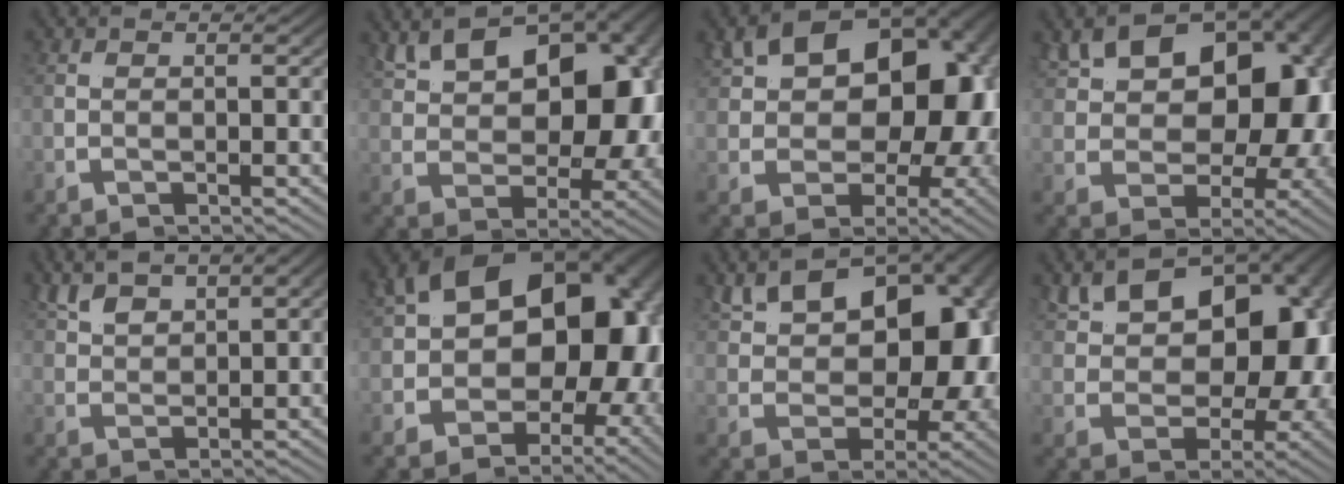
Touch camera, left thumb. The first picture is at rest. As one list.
[{"total": 12.7, "force": [2.3, 6.7, 10.5], "torque": [-0.157, 0.001, 0.042]}, {"total": 19.7, "force": [2.7, 12.9, 14.7], "torque": [-0.229, -0.005, 0.047]}, {"total": 17.4, "force": [2.6, 10.8, 13.4], "torque": [-0.201, -0.001, 0.044]}, {"total": 2.0, "force": [1.7, -0.4, 1.0], "torque": [-0.013, 0.010, 0.029]}, {"total": 22.4, "force": [1.9, 15.2, 16.4], "torque": [-0.256, -0.012, 0.029]}, {"total": 14.0, "force": [2.3, 8.0, 11.3], "torque": [-0.169, -0.002, 0.042]}, {"total": 15.6, "force": [2.4, 9.4, 12.3], "torque": [-0.180, -0.001, 0.040]}]